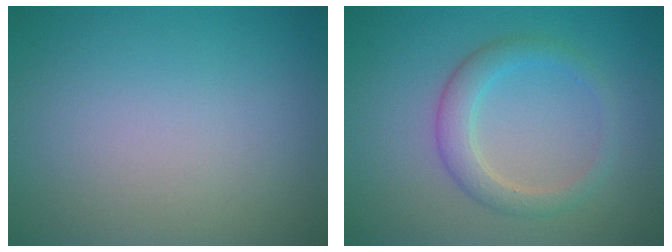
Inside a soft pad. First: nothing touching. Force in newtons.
{"total": 2.8, "press": 2.8, "slide": 0.2}